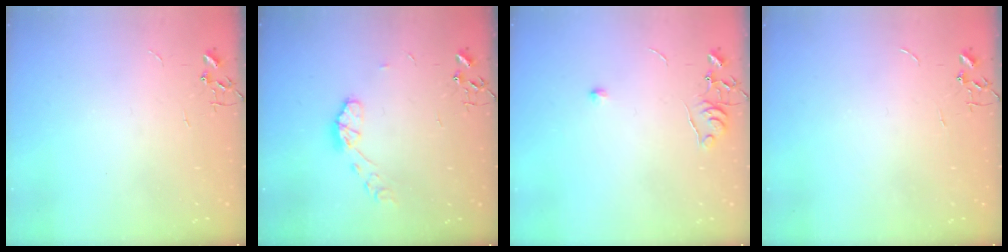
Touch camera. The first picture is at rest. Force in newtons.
{"total": 7.5, "press": 7.5, "slide": 0.5}
{"total": 5.7, "press": 5.7, "slide": 0.8}
{"total": 0.0}